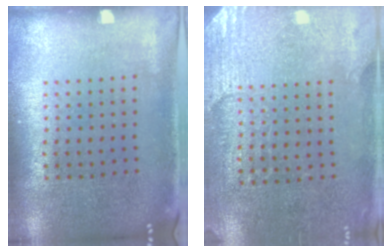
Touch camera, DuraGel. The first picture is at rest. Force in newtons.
{"total": 2.8, "press": 2.6, "slide": 1.0}